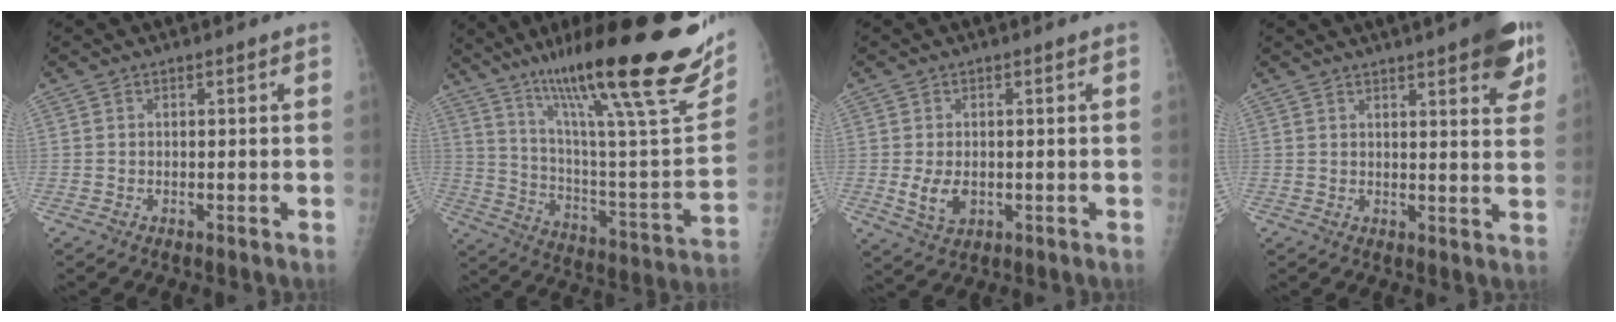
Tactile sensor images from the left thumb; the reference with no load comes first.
{"total": 32.1, "force": [21.0, 4.5, 23.8], "torque": [-0.348, -0.077, 0.329]}
{"total": 4.8, "force": [-0.6, 3.2, 3.5], "torque": [-0.061, -0.008, -0.002]}
{"total": 11.6, "force": [6.9, 2.9, 8.9], "torque": [-0.086, -0.024, 0.081]}